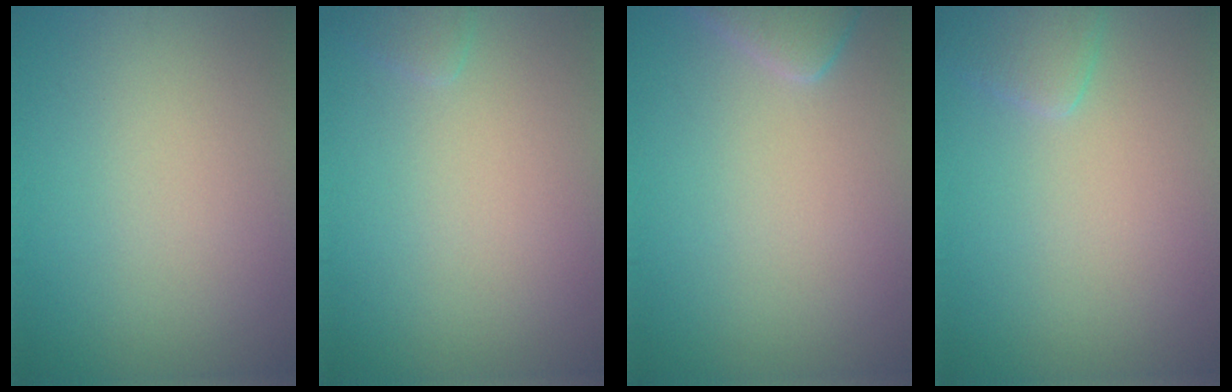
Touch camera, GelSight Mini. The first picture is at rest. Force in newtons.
{"total": 0.9, "press": 0.9, "slide": 0.1}
{"total": 2.4, "press": 2.4, "slide": 0.3}
{"total": 1.9, "press": 1.9, "slide": 0.1}